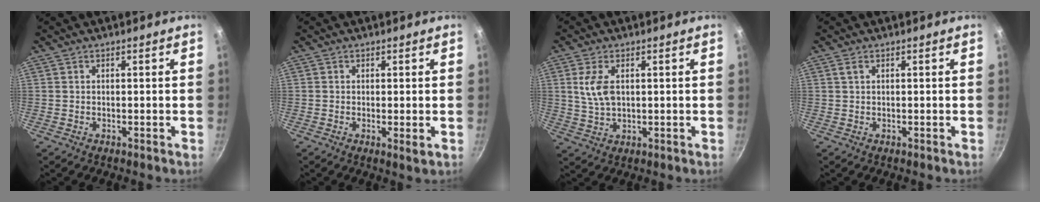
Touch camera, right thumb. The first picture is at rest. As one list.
[{"total": 1.7, "force": [-0.1, 0.4, 1.6], "torque": [-0.029, -0.008, -0.004]}, {"total": 6.0, "force": [1.3, 3.4, 4.8], "torque": [-0.093, -0.005, 0.027]}, {"total": 0.8, "force": [0.4, 0.3, 0.6], "torque": [-0.013, 0.003, 0.009]}]